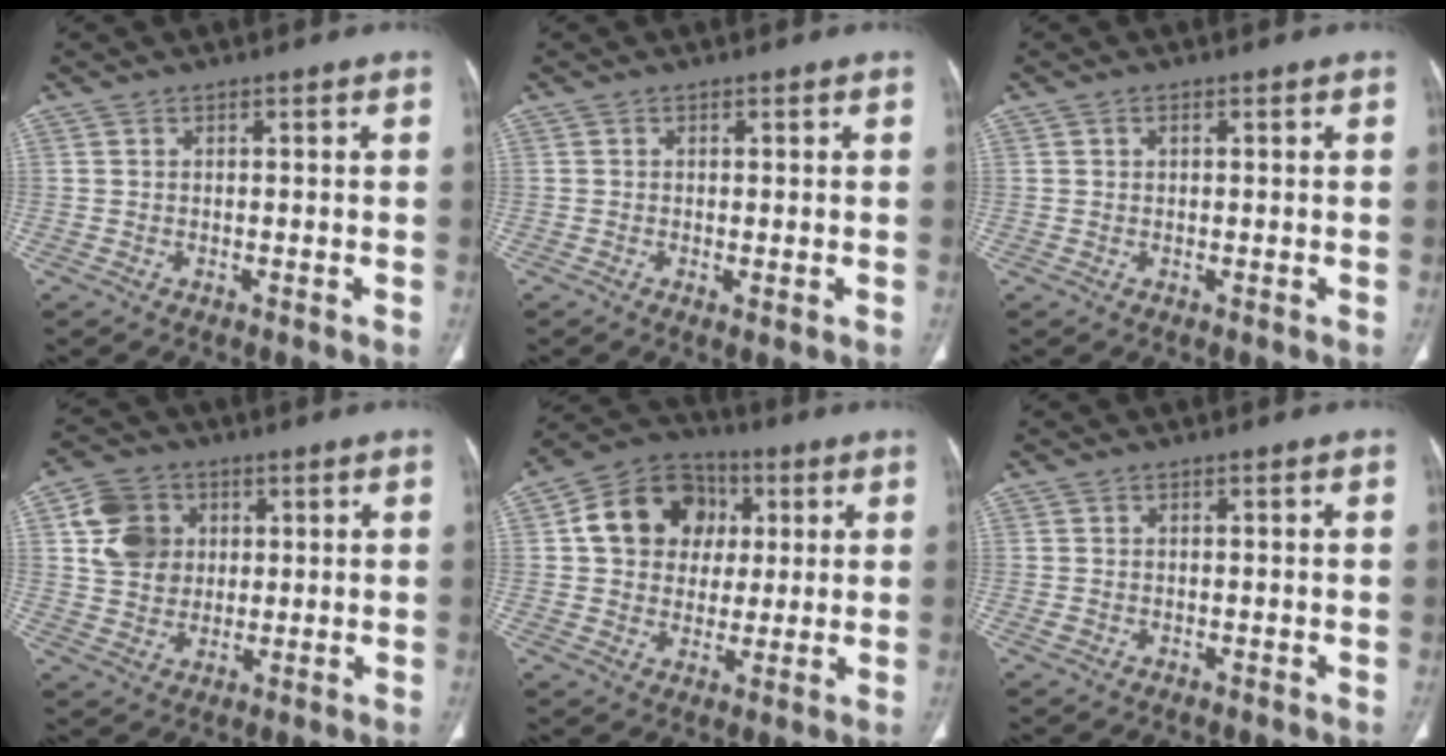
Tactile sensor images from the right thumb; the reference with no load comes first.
{"total": 1.0, "force": [-0.2, 0.3, 0.9], "torque": [-0.022, -0.006, -0.004]}
{"total": 0.7, "force": [0.2, 0.5, 0.4], "torque": [-0.005, 0.001, 0.004]}
{"total": 10.3, "force": [2.6, 8.8, 4.8], "torque": [-0.059, 0.000, 0.046]}
{"total": 14.6, "force": [3.0, 12.4, 7.0], "torque": [-0.088, 0.009, 0.047]}
{"total": 0.8, "force": [-0.2, 0.7, 0.4], "torque": [-0.012, 0.003, -0.001]}